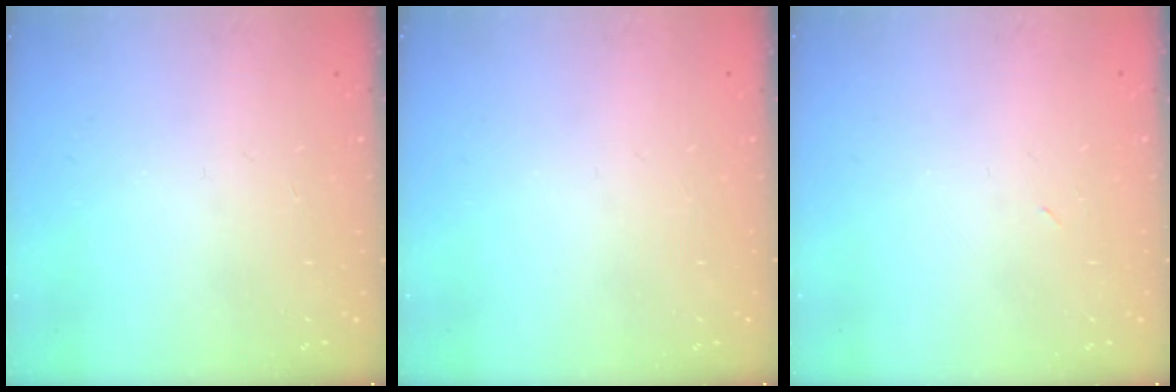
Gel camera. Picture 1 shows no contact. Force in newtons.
{"total": 0.0}
{"total": 2.9, "press": 2.9, "slide": 0.7}